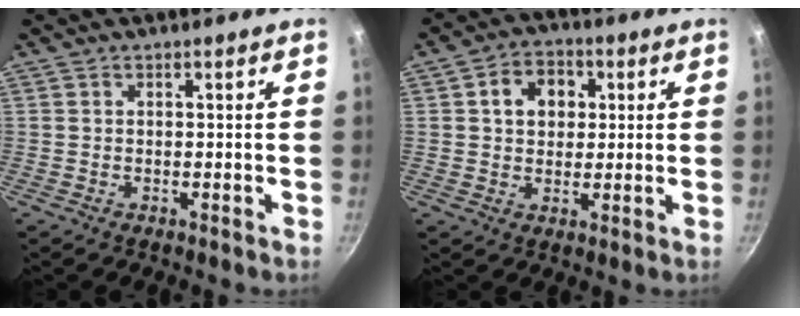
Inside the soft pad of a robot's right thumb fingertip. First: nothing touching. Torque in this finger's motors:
{"motor_torque": [-0.55, 0.67, -0.01, 0.29, 0.02]}